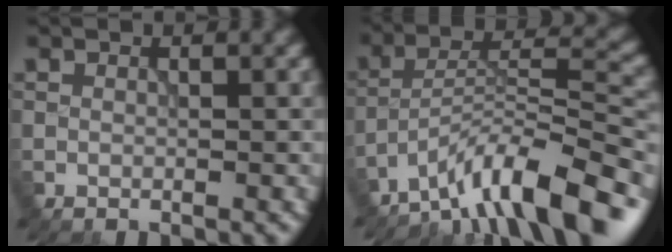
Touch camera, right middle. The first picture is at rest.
{"total": 11.4, "force": [-8.8, 2.1, 7.0], "torque": [-0.101, 0.021, -0.153]}